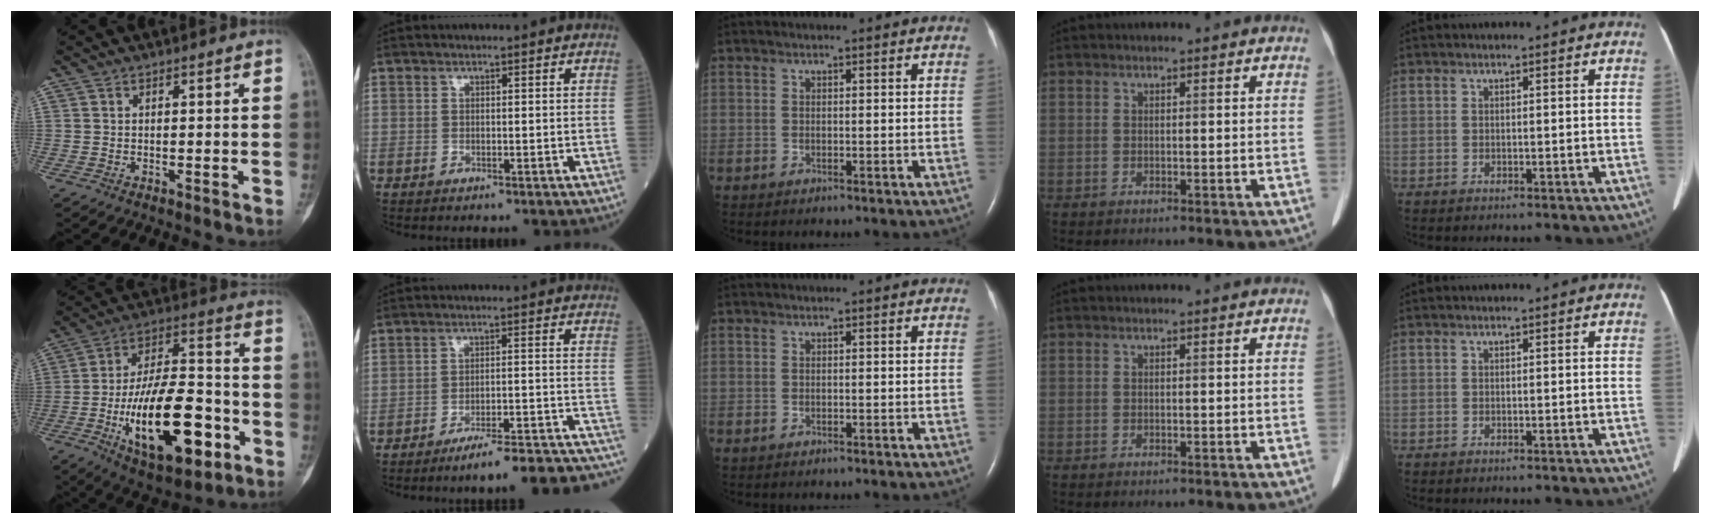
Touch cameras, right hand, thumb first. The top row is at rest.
{"thumb": {"total": 24.6, "force": [-8.1, 10.9, 20.5], "torque": [-0.333, 0.034, -0.119]}, "index": {"total": 17.8, "force": [-16.7, 0.0, 6.2], "torque": [-0.029, 0.018, -0.217]}}